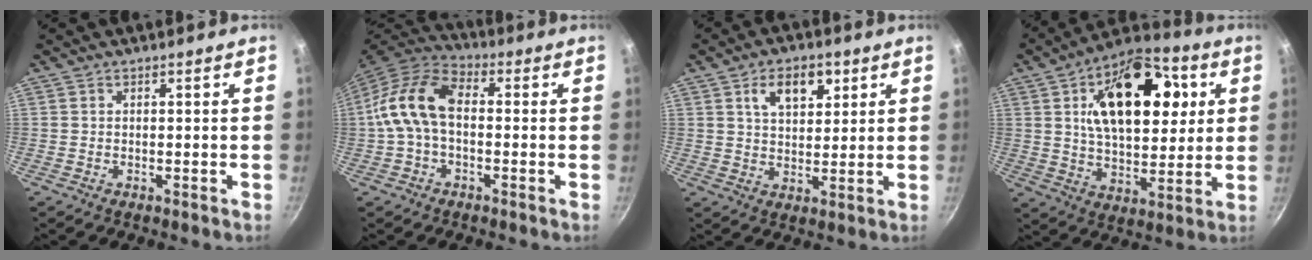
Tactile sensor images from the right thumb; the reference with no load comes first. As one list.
[{"total": 12.8, "force": [0.1, 7.7, 10.2], "torque": [-0.199, 0.038, -0.008]}, {"total": 8.3, "force": [3.7, 4.9, 5.6], "torque": [-0.065, -0.012, 0.062]}, {"total": 22.8, "force": [6.3, 12.5, 18.0], "torque": [-0.240, -0.003, 0.093]}]